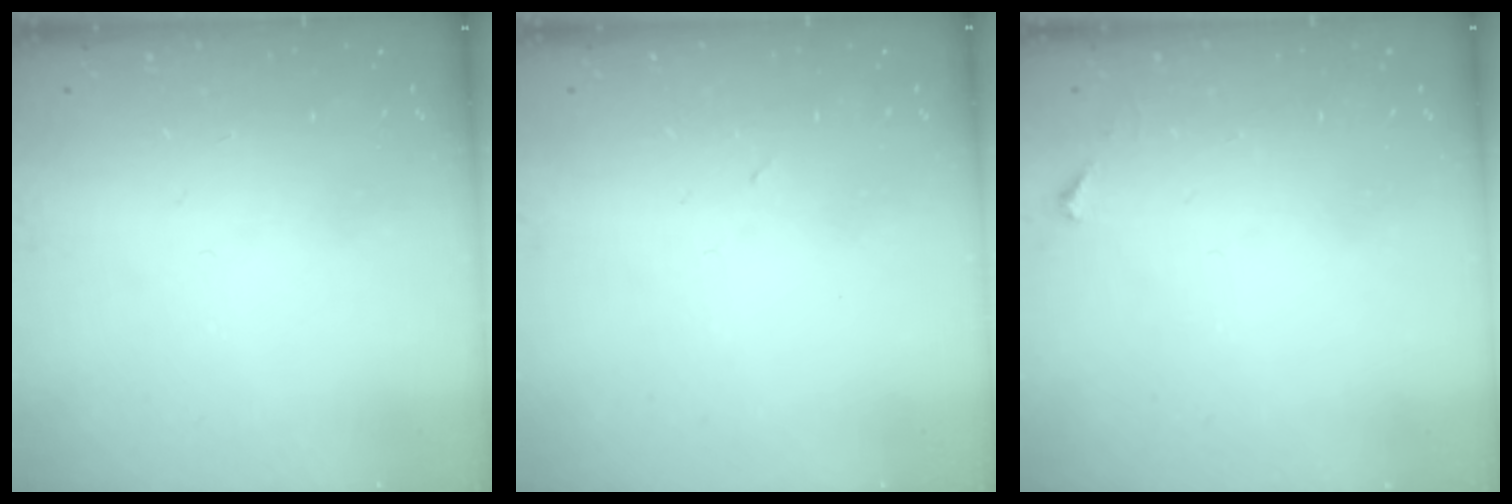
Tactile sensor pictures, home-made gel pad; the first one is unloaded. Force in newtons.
{"total": 2.4, "press": 2.3, "slide": 0.8}
{"total": 3.4, "press": 3.4, "slide": 0.4}